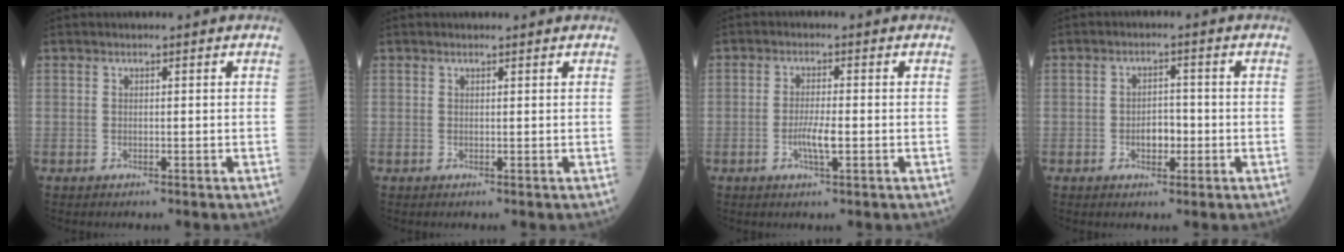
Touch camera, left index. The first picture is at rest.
{"total": 1.5, "force": [1.5, 0.2, 0.4], "torque": [-0.010, 0.010, 0.021]}
{"total": 3.3, "force": [-0.9, 0.3, 3.1], "torque": [-0.066, -0.003, -0.016]}
{"total": 3.2, "force": [-0.9, 1.8, 2.4], "torque": [-0.038, 0.004, -0.013]}